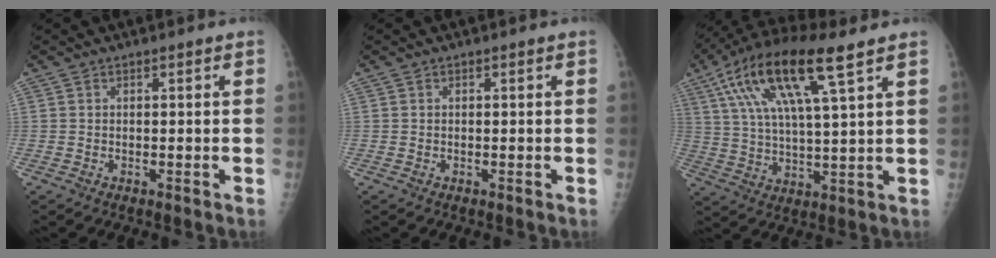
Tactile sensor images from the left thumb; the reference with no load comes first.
{"total": 0.0}
{"total": 16.9, "force": [8.4, 3.7, 14.1], "torque": [-0.276, -0.009, 0.157]}